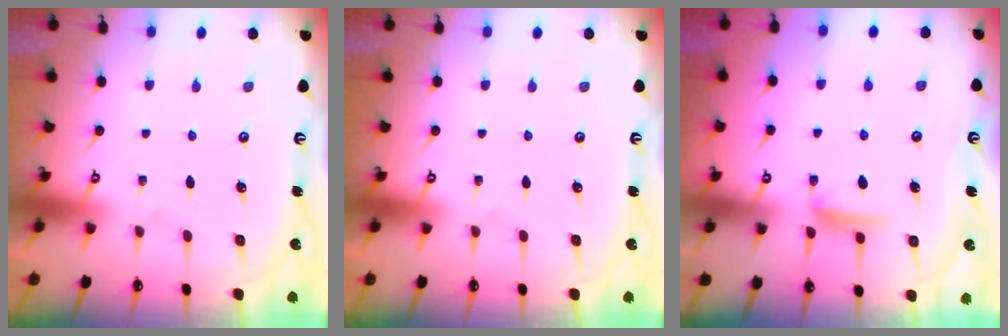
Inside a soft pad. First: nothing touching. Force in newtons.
{"total": 0.0}
{"total": 7.1, "press": 7.1, "slide": 0.7}